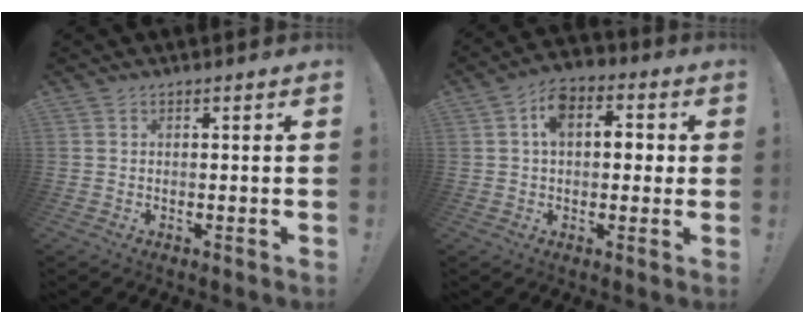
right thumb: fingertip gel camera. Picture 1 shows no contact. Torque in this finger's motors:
{"motor_torque": [0.36, 0.31, 0.90, -0.13, 0.10]}